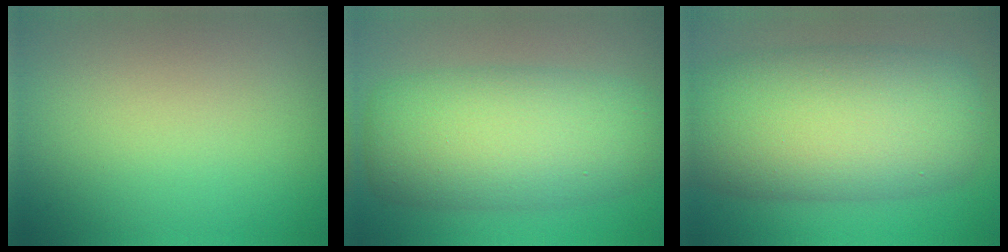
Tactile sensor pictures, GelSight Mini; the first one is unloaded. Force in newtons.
{"total": 9.4, "press": 9.4, "slide": 0.5}
{"total": 12.7, "press": 12.7, "slide": 0.4}